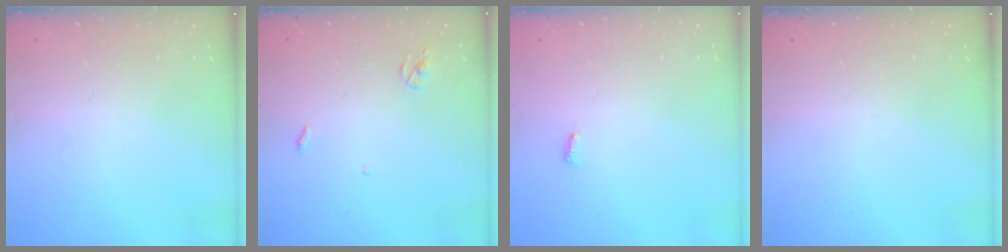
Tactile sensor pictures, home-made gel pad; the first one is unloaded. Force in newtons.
{"total": 2.6, "press": 2.6, "slide": 0.2}
{"total": 2.8, "press": 2.8, "slide": 0.4}
{"total": 0.0}